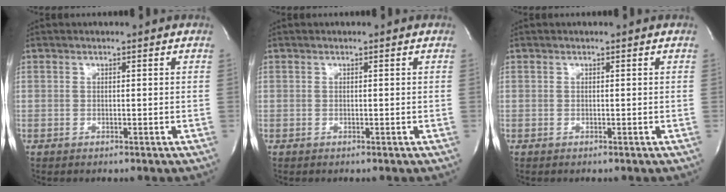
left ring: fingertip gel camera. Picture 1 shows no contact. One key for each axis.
{"total": 0.0}
{"total": 0.0}